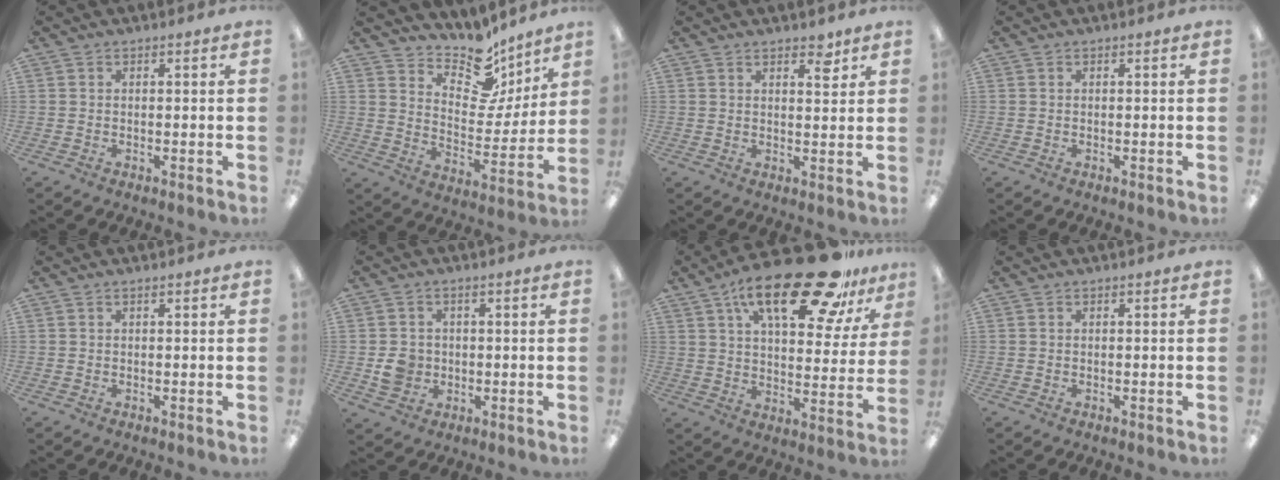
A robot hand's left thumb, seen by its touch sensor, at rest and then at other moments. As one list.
[{"total": 13.4, "force": [10.5, 6.4, 5.2], "torque": [-0.082, -0.085, 0.190]}, {"total": 4.1, "force": [3.2, 1.5, 2.1], "torque": [-0.016, -0.018, 0.050]}, {"total": 0.0}, {"total": 0.0}, {"total": 5.0, "force": [-0.5, 4.6, 1.8], "torque": [-0.019, 0.004, -0.008]}, {"total": 23.8, "force": [15.2, 8.8, 16.1], "torque": [-0.250, -0.082, 0.250]}, {"total": 0.0}]